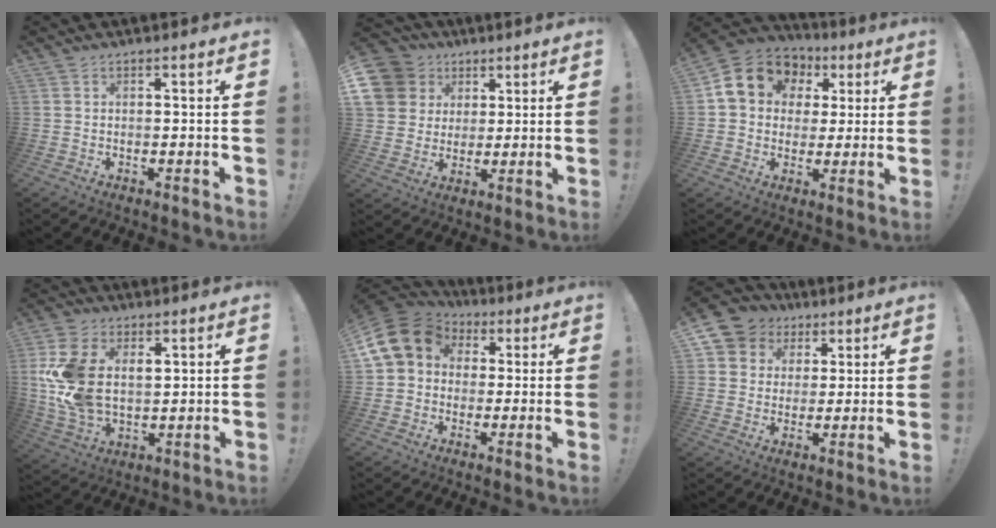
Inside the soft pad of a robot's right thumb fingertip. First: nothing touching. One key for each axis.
{"total": 12.9, "fx": 4.6, "fy": 11.2, "fz": 4.5, "tx": -0.072, "ty": -0.019, "tz": 0.097}
{"total": 14.2, "fx": 5.1, "fy": 11.5, "fz": 6.6, "tx": -0.103, "ty": -0.013, "tz": 0.105}
{"total": 15.5, "fx": 4.3, "fy": 10.5, "fz": 10.6, "tx": -0.207, "ty": -0.026, "tz": 0.080}
{"total": 13.7, "fx": 3.8, "fy": 11.0, "fz": 7.3, "tx": -0.125, "ty": -0.008, "tz": 0.076}
{"total": 8.2, "fx": 3.2, "fy": 7.3, "fz": 1.9, "tx": -0.027, "ty": -0.017, "tz": 0.068}